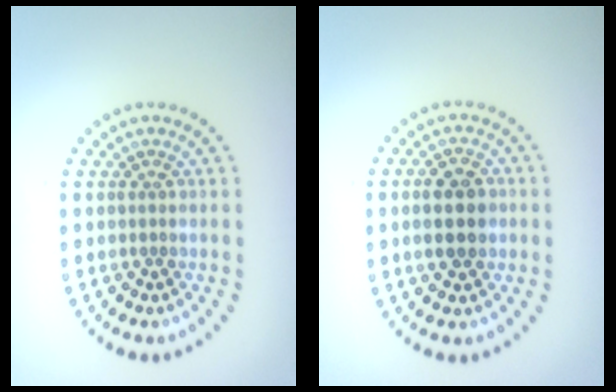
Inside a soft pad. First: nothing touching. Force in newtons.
{"total": 3.4, "press": 3.4, "slide": 0.2}